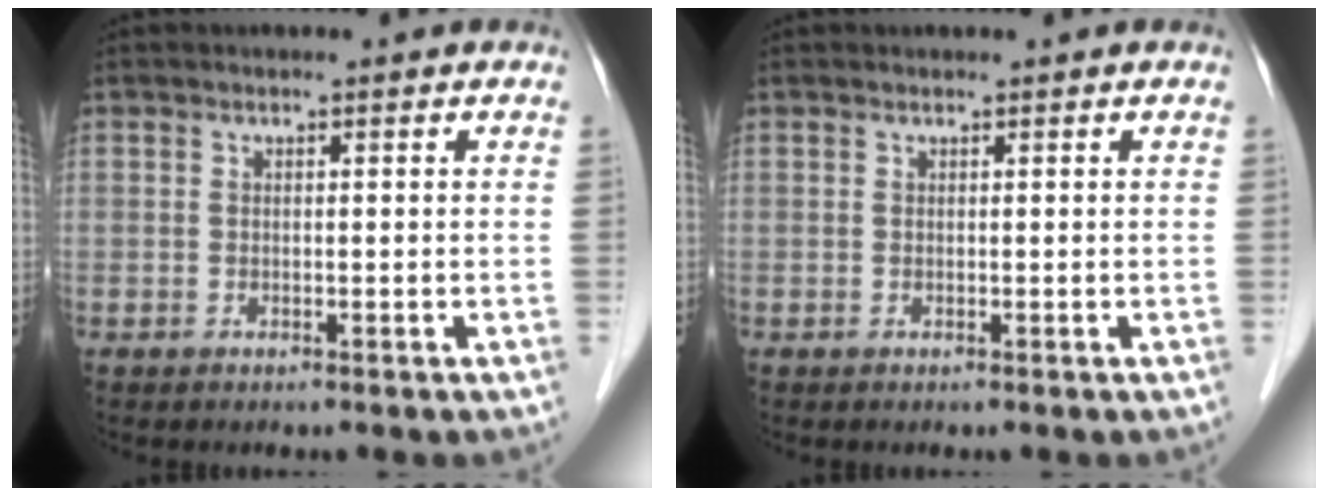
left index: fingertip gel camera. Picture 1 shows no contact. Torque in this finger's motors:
{"motor_torque": [0.00, 0.00, 0.00, 0.00]}